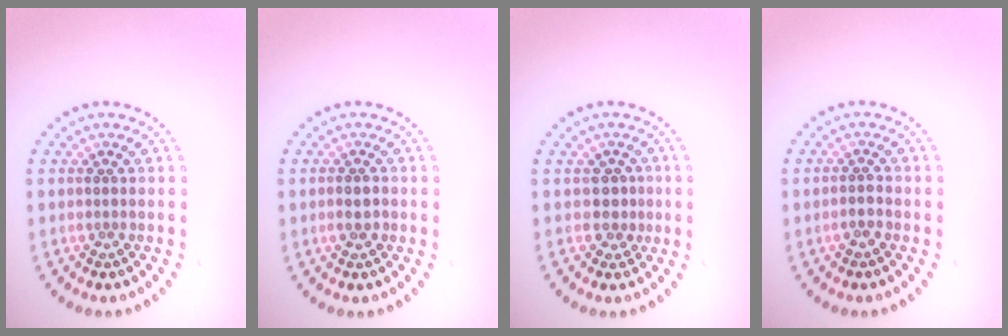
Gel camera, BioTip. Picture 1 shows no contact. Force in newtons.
{"total": 1.4, "press": 1.3, "slide": 0.4}
{"total": 1.8, "press": 1.3, "slide": 1.3}
{"total": 1.1, "press": 0.9, "slide": 0.6}